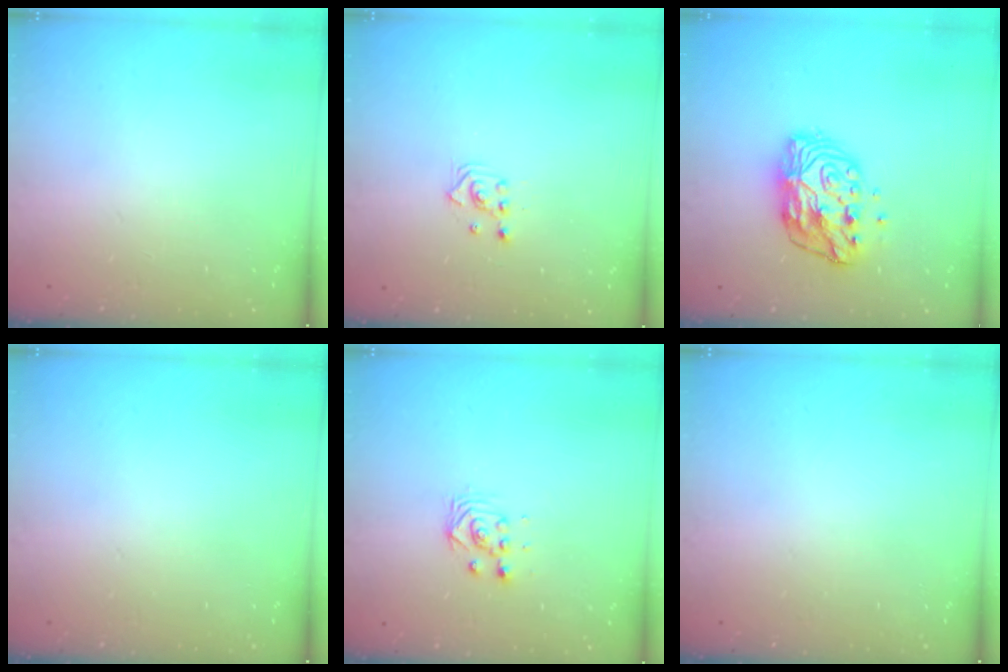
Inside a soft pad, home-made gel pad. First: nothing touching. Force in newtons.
{"total": 2.5, "press": 2.5, "slide": 0.3}
{"total": 13.2, "press": 13.2, "slide": 0.9}
{"total": 0.0}
{"total": 3.0, "press": 2.9, "slide": 0.3}
{"total": 0.0}